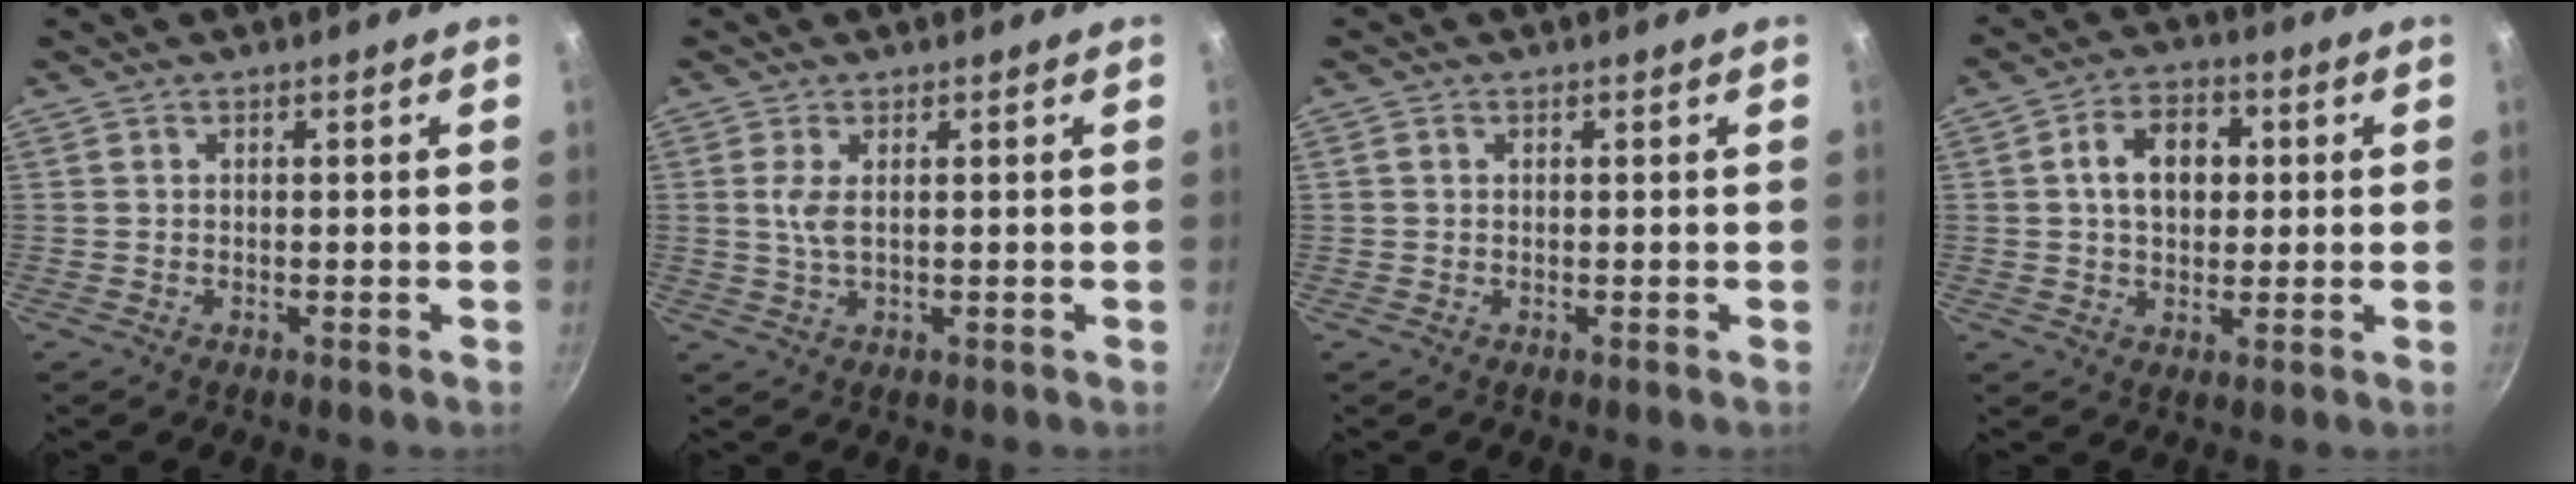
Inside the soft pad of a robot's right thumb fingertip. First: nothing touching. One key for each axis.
{"total": 2.7, "fx": 0.5, "fy": 0.8, "fz": 2.6, "tx": -0.063, "ty": -0.002, "tz": 0.014}
{"total": 0.7, "fx": 0.1, "fy": 0.7, "fz": 0.3, "tx": -0.004, "ty": 0.004, "tz": 0.001}
{"total": 8.8, "fx": 1.3, "fy": 6.4, "fz": 5.9, "tx": -0.070, "ty": 0.013, "tz": 0.012}